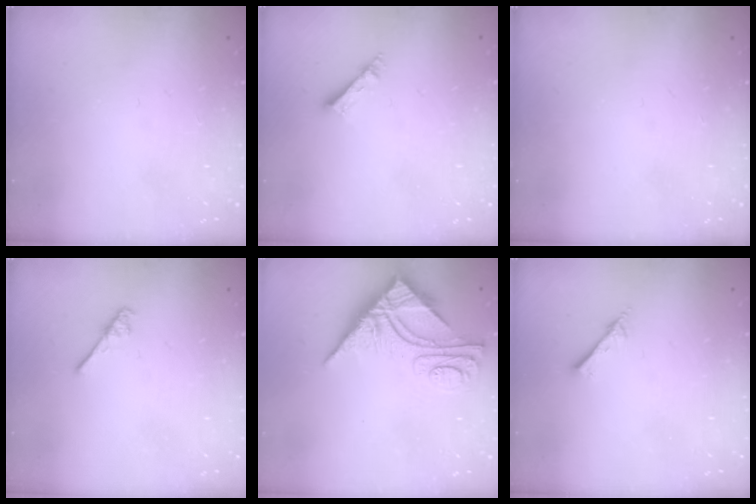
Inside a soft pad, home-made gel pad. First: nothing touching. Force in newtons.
{"total": 3.9, "press": 3.8, "slide": 0.5}
{"total": 0.0}
{"total": 2.6, "press": 2.6, "slide": 0.3}
{"total": 9.8, "press": 9.7, "slide": 0.9}
{"total": 2.0, "press": 2.0, "slide": 0.2}